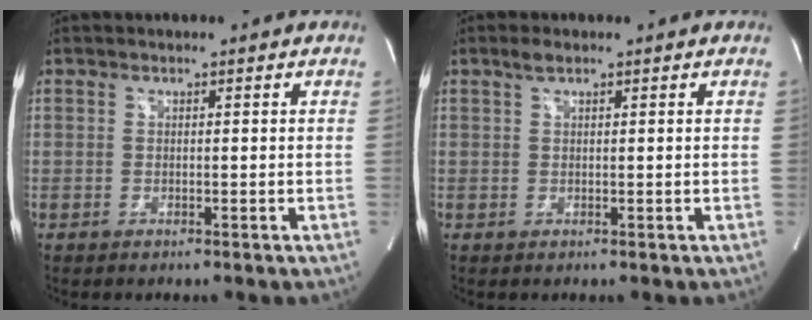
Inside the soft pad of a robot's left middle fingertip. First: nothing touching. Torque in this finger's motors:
{"motor_torque": [-0.02, 0.12, -0.51, -0.09]}